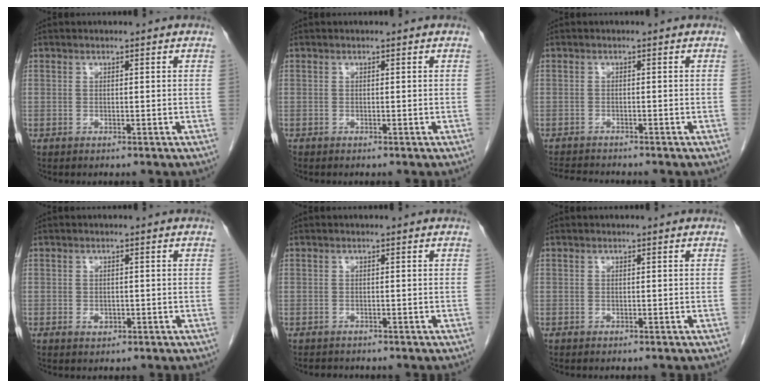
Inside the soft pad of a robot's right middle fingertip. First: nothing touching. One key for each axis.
{"total": 0.0}
{"total": 3.6, "fx": -3.5, "fy": 0.2, "fz": 0.7, "tx": -0.011, "ty": -0.015, "tz": -0.060}
{"total": 1.3, "fx": -0.4, "fy": 0.9, "fz": 0.8, "tx": -0.014, "ty": 0.001, "tz": 0.000}
{"total": 1.1, "fx": -1.0, "fy": 0.5, "fz": 0.1, "tx": -0.008, "ty": -0.002, "tz": -0.016}
{"total": 0.0}